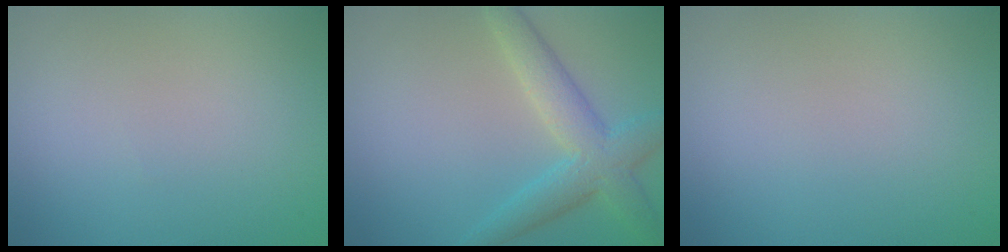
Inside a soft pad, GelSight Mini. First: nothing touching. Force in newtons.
{"total": 4.5, "press": 4.5, "slide": 0.1}
{"total": 0.0}